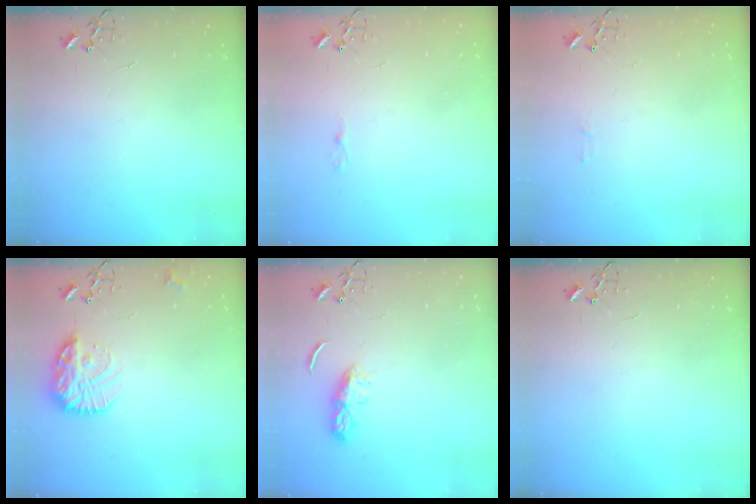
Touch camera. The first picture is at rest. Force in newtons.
{"total": 2.5, "press": 2.5, "slide": 0.3}
{"total": 3.9, "press": 3.9, "slide": 0.5}
{"total": 16.1, "press": 16.0, "slide": 1.4}
{"total": 6.5, "press": 6.4, "slide": 0.6}
{"total": 0.0}